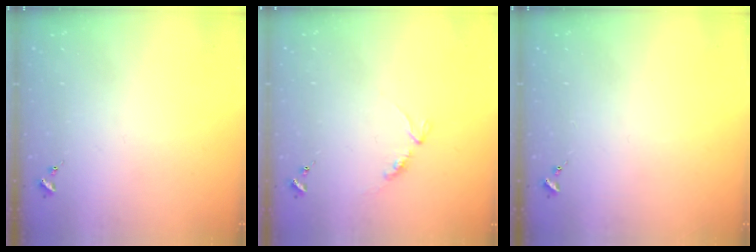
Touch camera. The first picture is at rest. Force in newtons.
{"total": 4.7, "press": 4.7, "slide": 0.7}
{"total": 0.0}